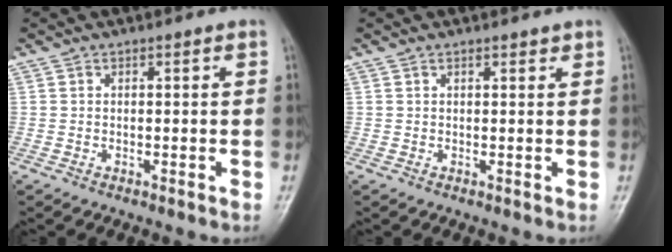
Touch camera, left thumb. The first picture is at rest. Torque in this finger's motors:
{"motor_torque": [-0.14, -0.11, -0.08, -0.09, 0.01]}